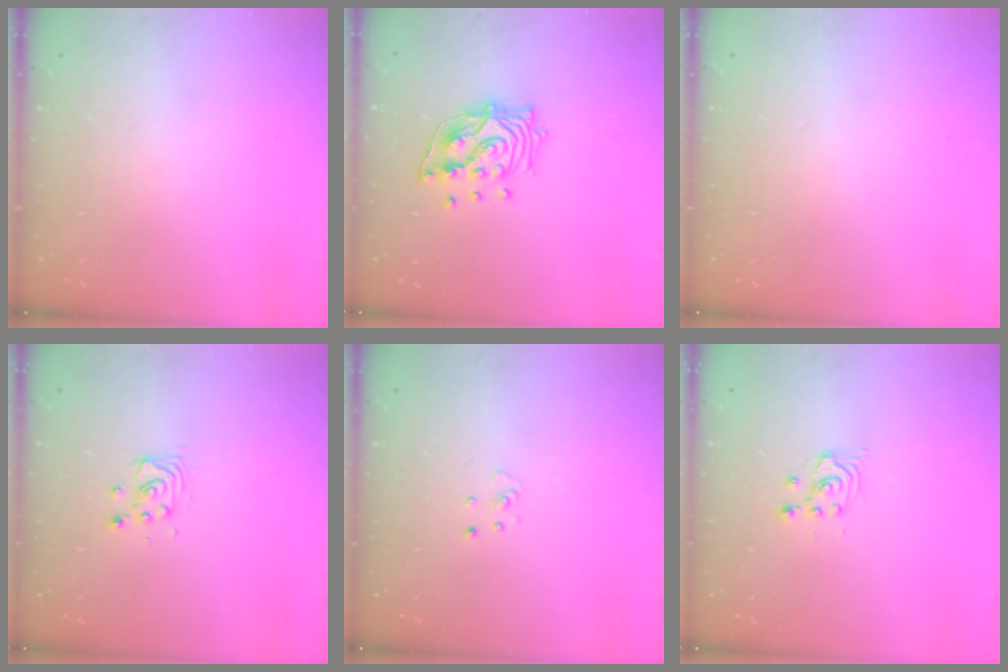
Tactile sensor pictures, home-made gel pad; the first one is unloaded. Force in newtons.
{"total": 13.2, "press": 13.2, "slide": 1.3}
{"total": 0.0}
{"total": 3.7, "press": 3.7, "slide": 0.3}
{"total": 2.3, "press": 2.3, "slide": 0.2}
{"total": 2.5, "press": 2.5, "slide": 0.3}